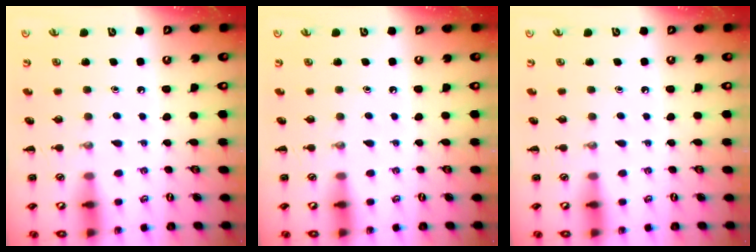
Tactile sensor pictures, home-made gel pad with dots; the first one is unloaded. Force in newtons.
{"total": 0.0}
{"total": 0.0}